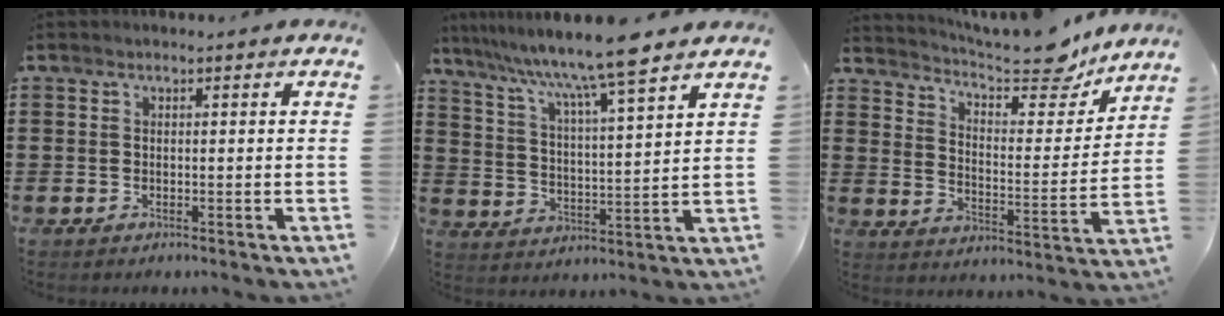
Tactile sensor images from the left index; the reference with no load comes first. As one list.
[{"total": 8.8, "force": [7.5, -0.4, 4.7], "torque": [-0.119, -0.043, 0.122]}, {"total": 11.0, "force": [9.6, 2.3, 4.7], "torque": [-0.088, -0.069, 0.161]}]